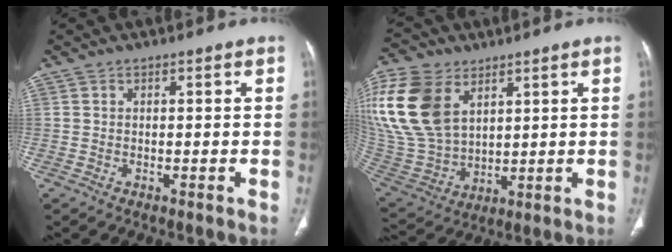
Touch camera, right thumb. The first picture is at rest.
{"total": 23.3, "force": [9.0, 15.4, 15.1], "torque": [-0.346, -0.011, 0.189]}